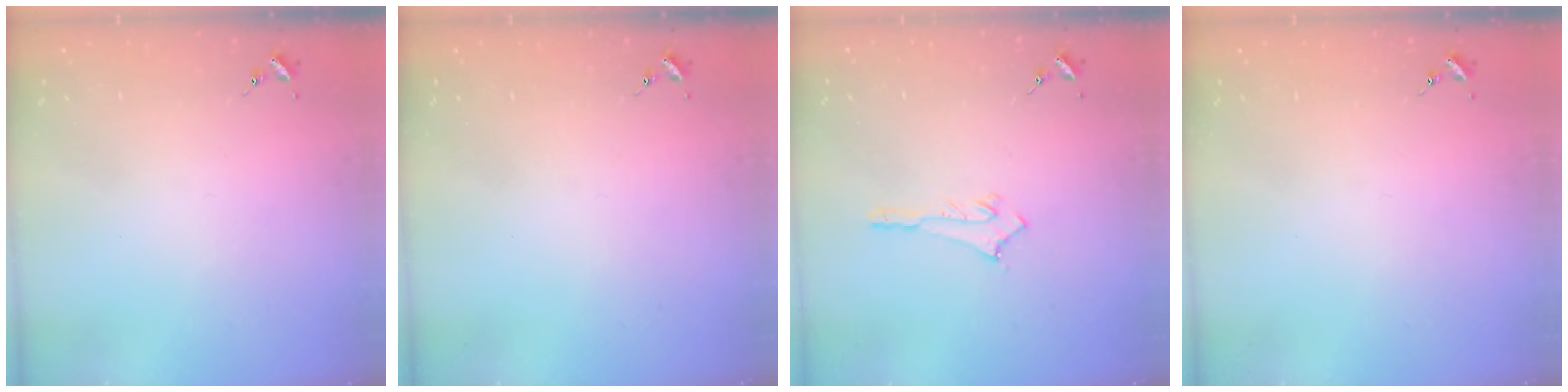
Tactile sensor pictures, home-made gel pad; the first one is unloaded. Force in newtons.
{"total": 0.0}
{"total": 2.9, "press": 2.9, "slide": 0.2}
{"total": 0.0}